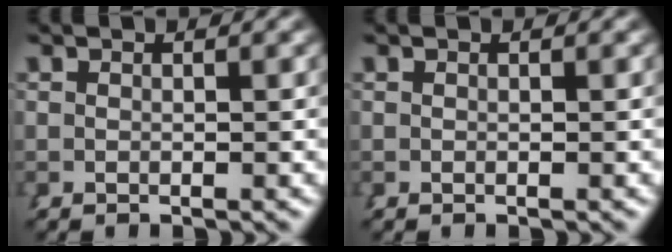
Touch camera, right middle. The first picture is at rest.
{"total": 0.0}